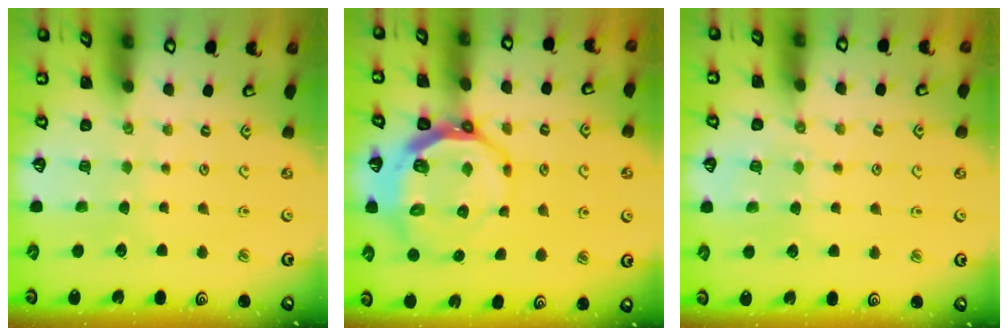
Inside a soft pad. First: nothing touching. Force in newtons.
{"total": 10.2, "press": 9.3, "slide": 4.2}
{"total": 5.1, "press": 5.1, "slide": 0.6}